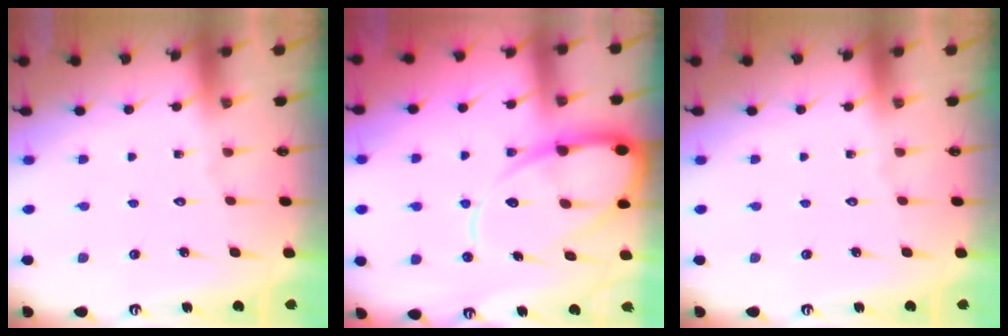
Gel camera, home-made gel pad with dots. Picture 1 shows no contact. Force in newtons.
{"total": 14.4, "press": 14.4, "slide": 1.4}
{"total": 0.0}